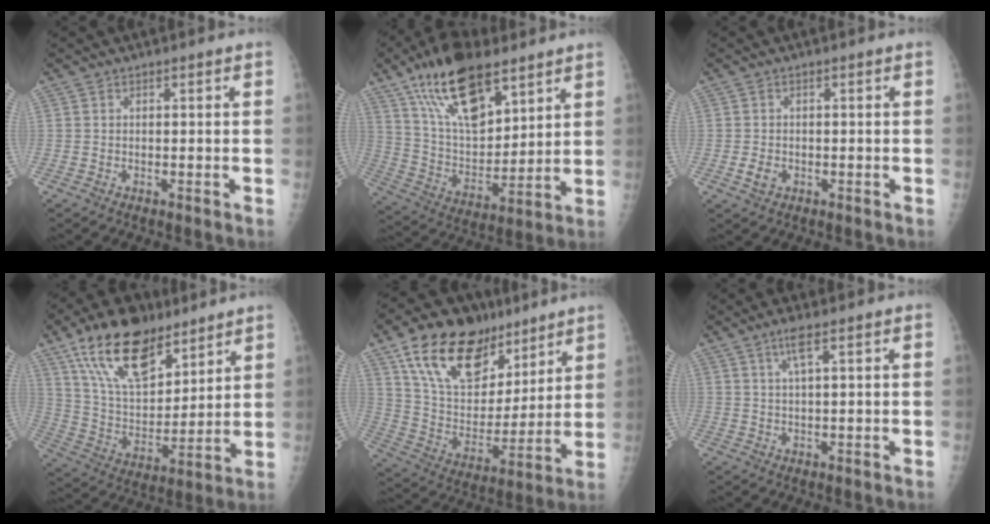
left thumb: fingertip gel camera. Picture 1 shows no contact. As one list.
[{"total": 20.1, "force": [12.5, 9.2, 12.8], "torque": [-0.190, -0.054, 0.233]}, {"total": 2.2, "force": [-0.6, 1.7, 1.3], "torque": [-0.020, 0.001, -0.008]}, {"total": 20.1, "force": [12.9, 9.8, 11.9], "torque": [-0.172, -0.048, 0.241]}, {"total": 22.7, "force": [13.8, 13.1, 12.4], "torque": [-0.175, -0.039, 0.247]}, {"total": 3.3, "force": [1.7, 0.3, 2.8], "torque": [-0.065, -0.002, 0.038]}]